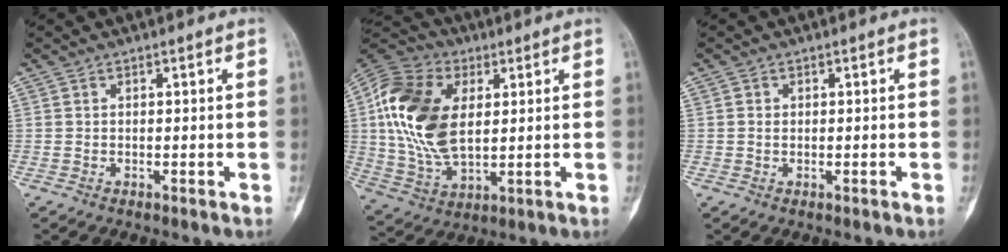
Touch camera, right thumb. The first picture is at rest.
{"total": 19.3, "force": [3.5, 11.7, 15.0], "torque": [-0.297, -0.003, 0.061]}
{"total": 0.7, "force": [0.0, 0.6, 0.3], "torque": [-0.006, 0.002, 0.001]}